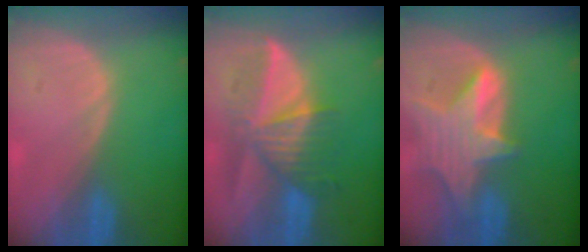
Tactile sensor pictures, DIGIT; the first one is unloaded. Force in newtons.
{"total": 8.0, "press": 7.7, "slide": 2.3}
{"total": 8.5, "press": 7.6, "slide": 3.9}